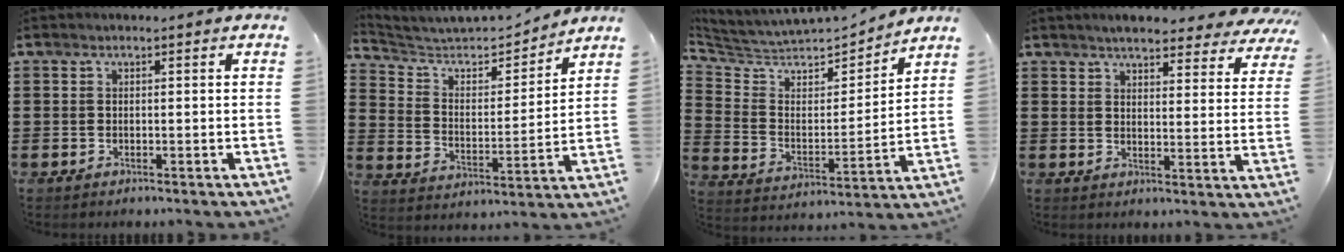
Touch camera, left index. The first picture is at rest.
{"total": 5.1, "force": [4.7, 1.0, 1.7], "torque": [-0.059, -0.038, 0.073]}
{"total": 4.5, "force": [4.2, 1.5, 0.7], "torque": [-0.046, -0.042, 0.065]}
{"total": 4.6, "force": [4.4, 0.3, 1.3], "torque": [-0.035, -0.020, 0.075]}